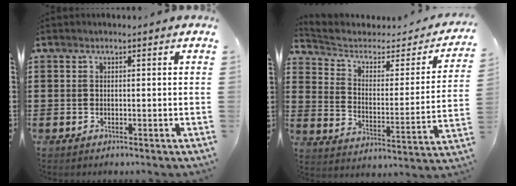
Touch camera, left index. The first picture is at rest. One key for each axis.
{"total": 4.0, "fx": 2.7, "fy": 2.3, "fz": 1.8, "tx": -0.056, "ty": -0.018, "tz": 0.039}